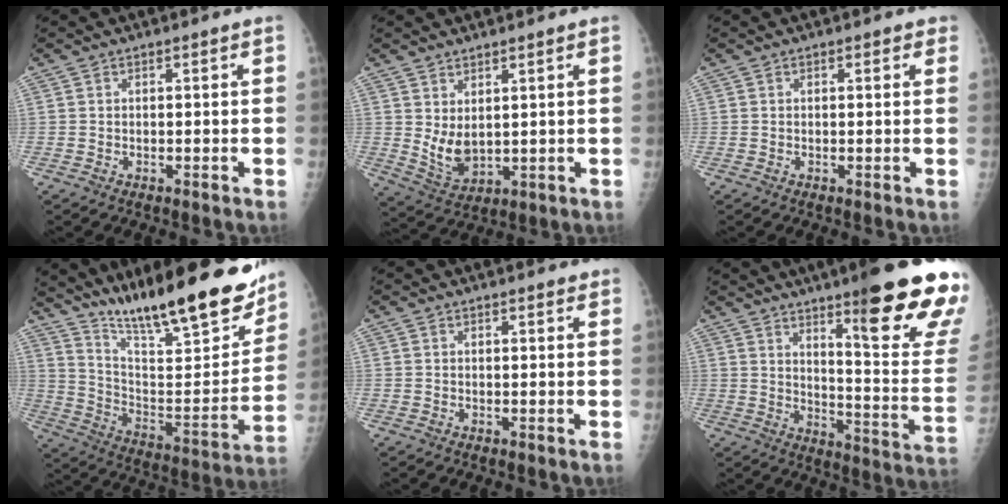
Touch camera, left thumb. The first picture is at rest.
{"total": 6.6, "force": [2.7, 3.1, 5.1], "torque": [-0.085, -0.032, 0.065]}
{"total": 1.2, "force": [0.8, 0.6, 0.7], "torque": [0.002, -0.002, 0.005]}
{"total": 27.7, "force": [20.8, 5.7, 17.3], "torque": [-0.244, -0.095, 0.323]}
{"total": 2.5, "force": [2.3, 0.5, 0.9], "torque": [-0.002, -0.004, 0.024]}
{"total": 23.5, "force": [14.1, 3.1, 18.5], "torque": [-0.222, -0.076, 0.204]}